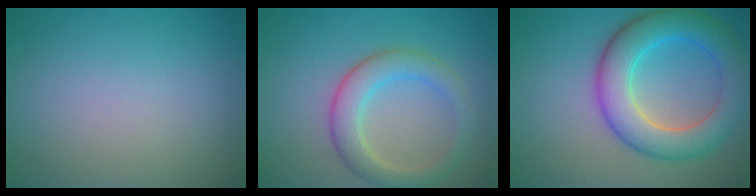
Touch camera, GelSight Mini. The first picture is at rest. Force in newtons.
{"total": 4.3, "press": 4.3, "slide": 0.3}
{"total": 7.9, "press": 7.9, "slide": 0.2}